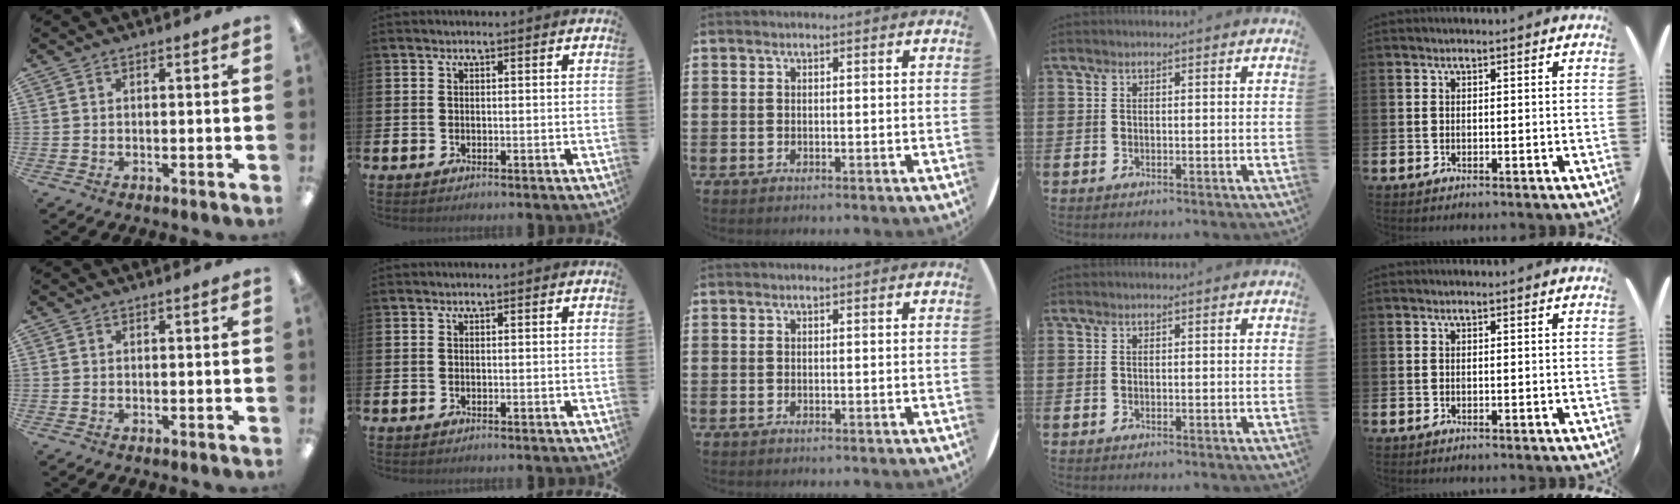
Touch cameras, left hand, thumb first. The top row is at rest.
{}